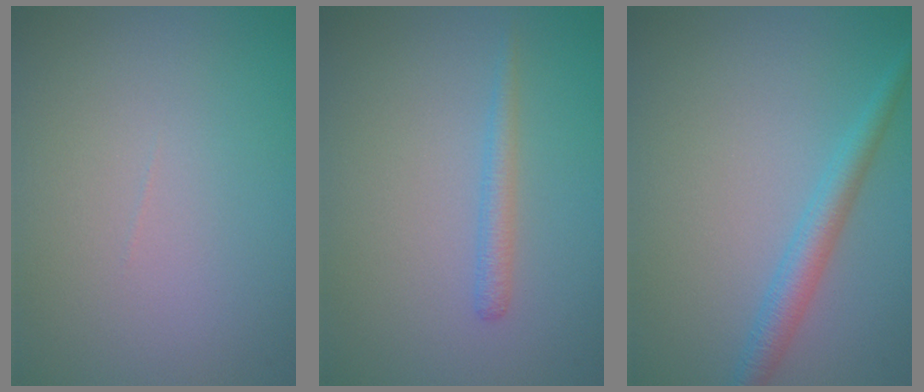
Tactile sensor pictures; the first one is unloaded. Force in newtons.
{"total": 1.3, "press": 1.3, "slide": 0.1}
{"total": 2.6, "press": 2.6, "slide": 0.0}